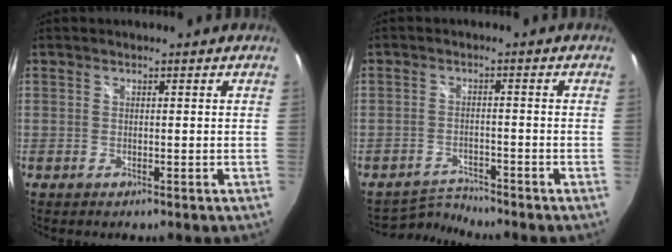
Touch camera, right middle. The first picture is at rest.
{"total": 3.7, "force": [-3.6, -0.1, -0.8], "torque": [0.002, 0.009, -0.066]}